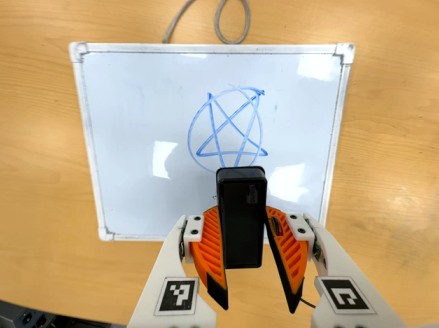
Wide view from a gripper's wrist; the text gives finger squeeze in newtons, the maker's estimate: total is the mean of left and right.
{"total": 5.0, "left": 4.8, "right": 5.2}